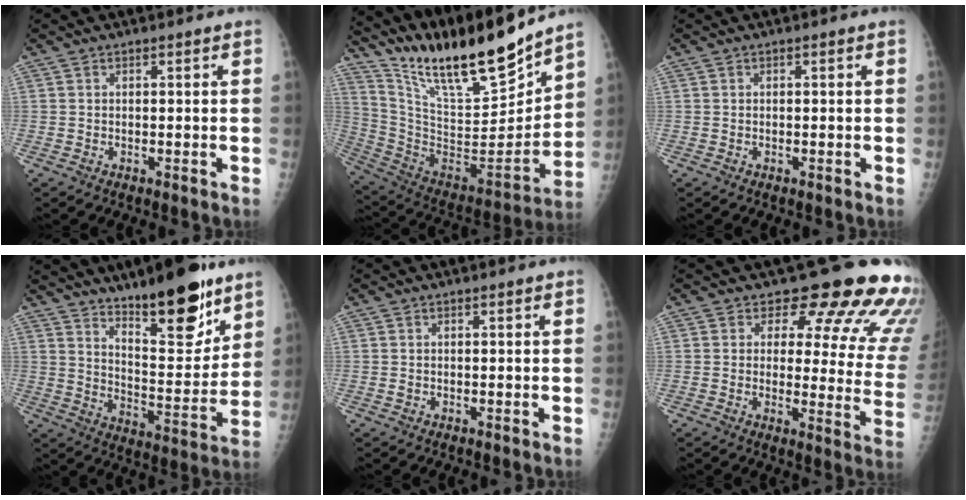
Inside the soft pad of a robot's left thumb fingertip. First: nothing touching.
{"total": 24.3, "force": [20.2, 4.6, 12.5], "torque": [-0.177, -0.111, 0.355]}
{"total": 0.0}
{"total": 17.8, "force": [12.4, 5.2, 11.7], "torque": [-0.134, -0.090, 0.203]}
{"total": 0.6, "force": [0.2, 0.4, 0.3], "torque": [-0.002, 0.000, 0.004]}
{"total": 18.1, "force": [14.3, 6.9, 8.7], "torque": [-0.049, -0.100, 0.145]}